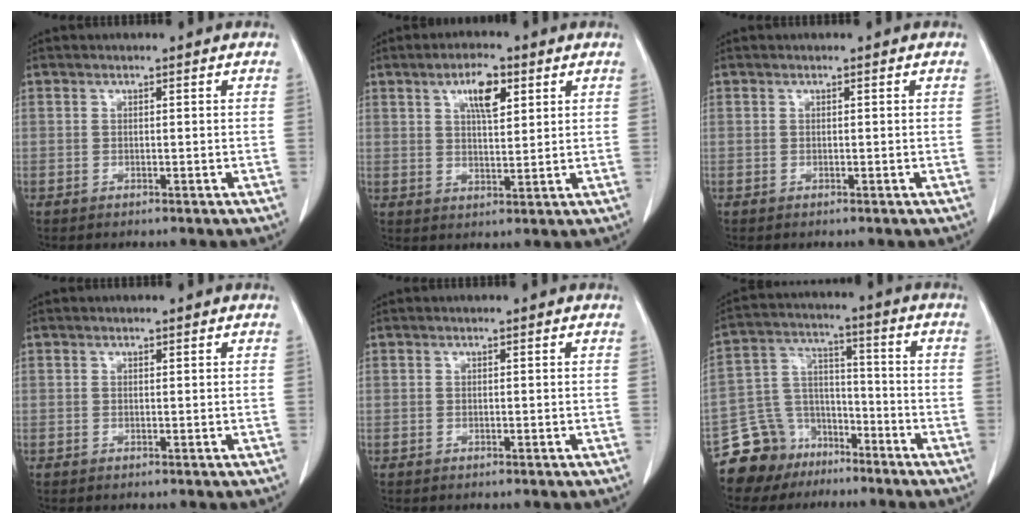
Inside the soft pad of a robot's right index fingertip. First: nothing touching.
{"total": 6.1, "force": [2.9, 2.0, 5.0], "torque": [-0.088, 0.003, 0.048]}
{"total": 0.0}
{"total": 0.0}
{"total": 0.0}
{"total": 11.3, "force": [-8.2, 7.7, 0.7], "torque": [-0.025, 0.059, -0.142]}